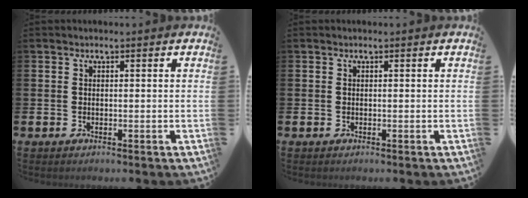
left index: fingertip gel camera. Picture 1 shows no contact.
{"total": 0.0}